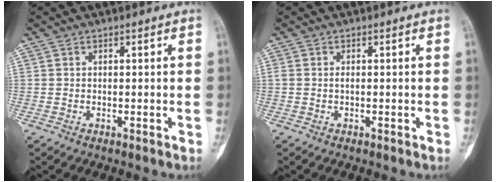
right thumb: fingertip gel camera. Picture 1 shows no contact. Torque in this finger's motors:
{"motor_torque": [0.40, 0.50, 0.38, -0.12, -0.03]}